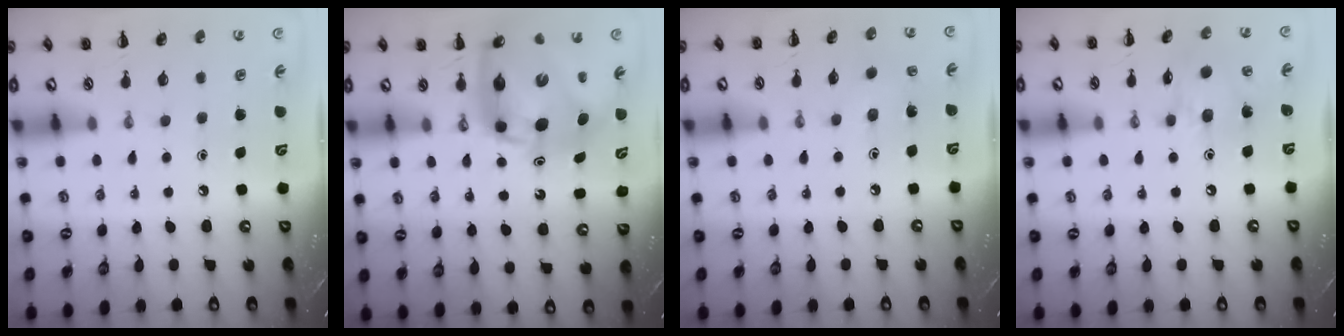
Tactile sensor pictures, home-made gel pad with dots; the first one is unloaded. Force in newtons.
{"total": 11.4, "press": 10.9, "slide": 3.4}
{"total": 2.2, "press": 2.0, "slide": 0.7}
{"total": 11.3, "press": 11.2, "slide": 1.3}